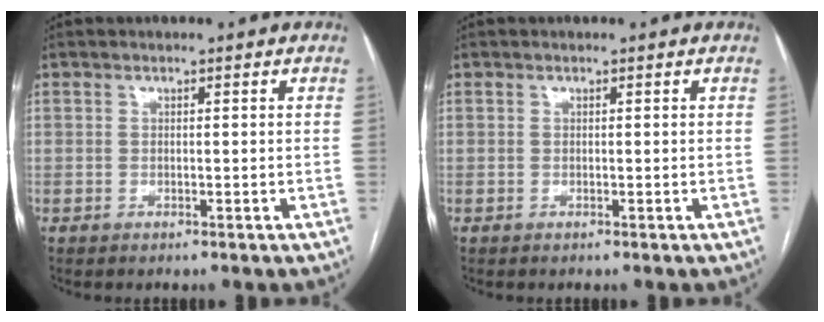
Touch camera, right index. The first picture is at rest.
{"total": 0.0}